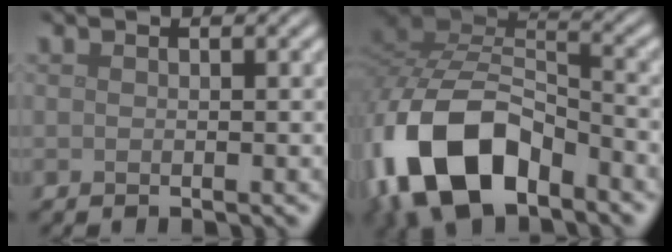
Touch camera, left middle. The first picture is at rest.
{"total": 12.6, "force": [-6.6, 6.9, 8.3], "torque": [-0.179, -0.012, -0.127]}